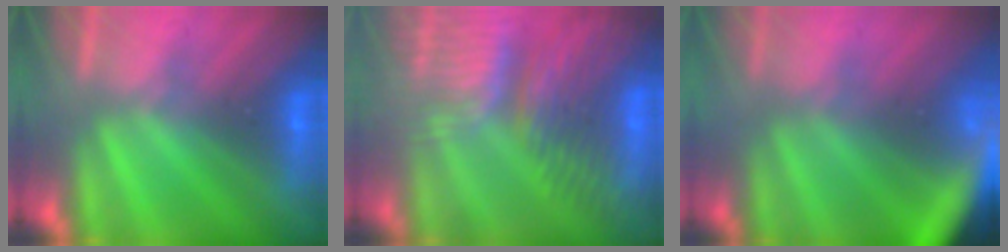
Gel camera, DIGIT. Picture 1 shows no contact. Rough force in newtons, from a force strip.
{"total": 13.7}
{"total": 6.9}